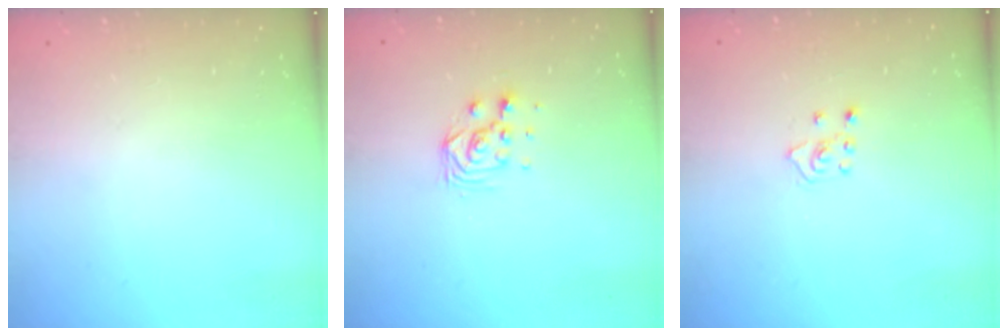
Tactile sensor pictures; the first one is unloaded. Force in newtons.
{"total": 5.5, "press": 5.4, "slide": 0.7}
{"total": 4.1, "press": 4.1, "slide": 0.5}